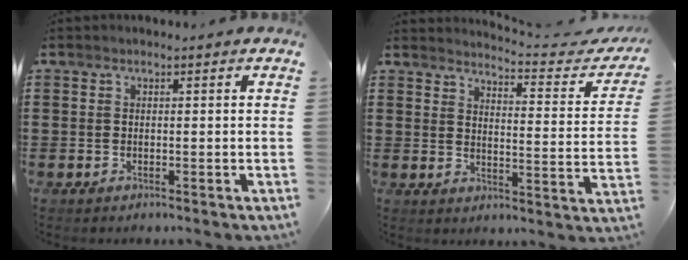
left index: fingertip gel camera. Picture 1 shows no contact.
{"total": 3.4, "force": [3.2, -0.3, 1.1], "torque": [-0.027, -0.034, 0.044]}